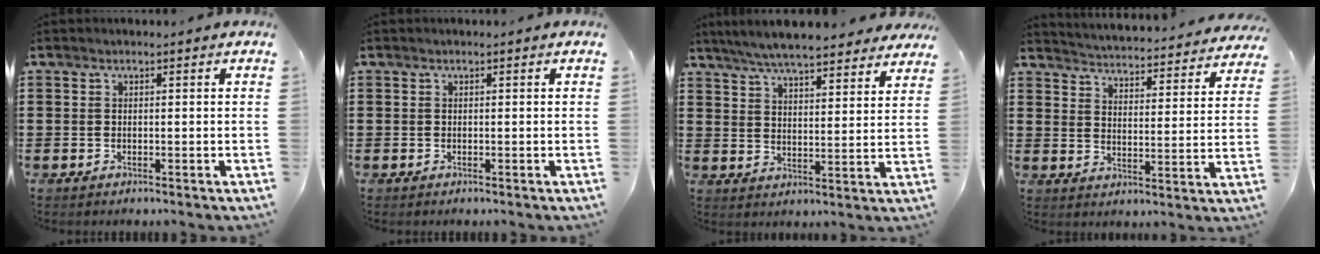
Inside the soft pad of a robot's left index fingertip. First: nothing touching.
{"total": 0.0}
{"total": 6.6, "force": [6.3, 0.4, 2.2], "torque": [-0.067, -0.027, 0.113]}
{"total": 3.6, "force": [3.5, -0.6, 0.1], "torque": [-0.016, -0.041, 0.051]}